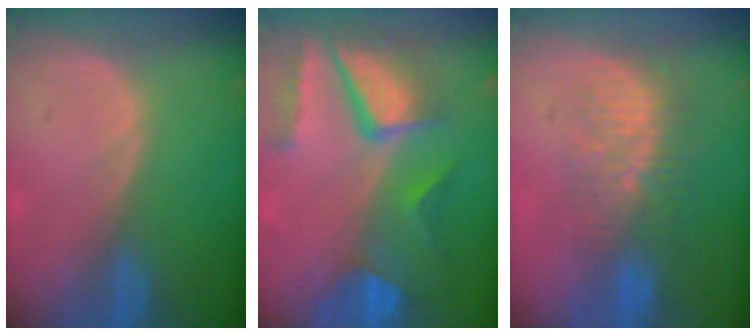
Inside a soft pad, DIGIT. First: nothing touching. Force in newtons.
{"total": 11.0, "press": 9.0, "slide": 6.3}
{"total": 8.1, "press": 7.7, "slide": 2.7}